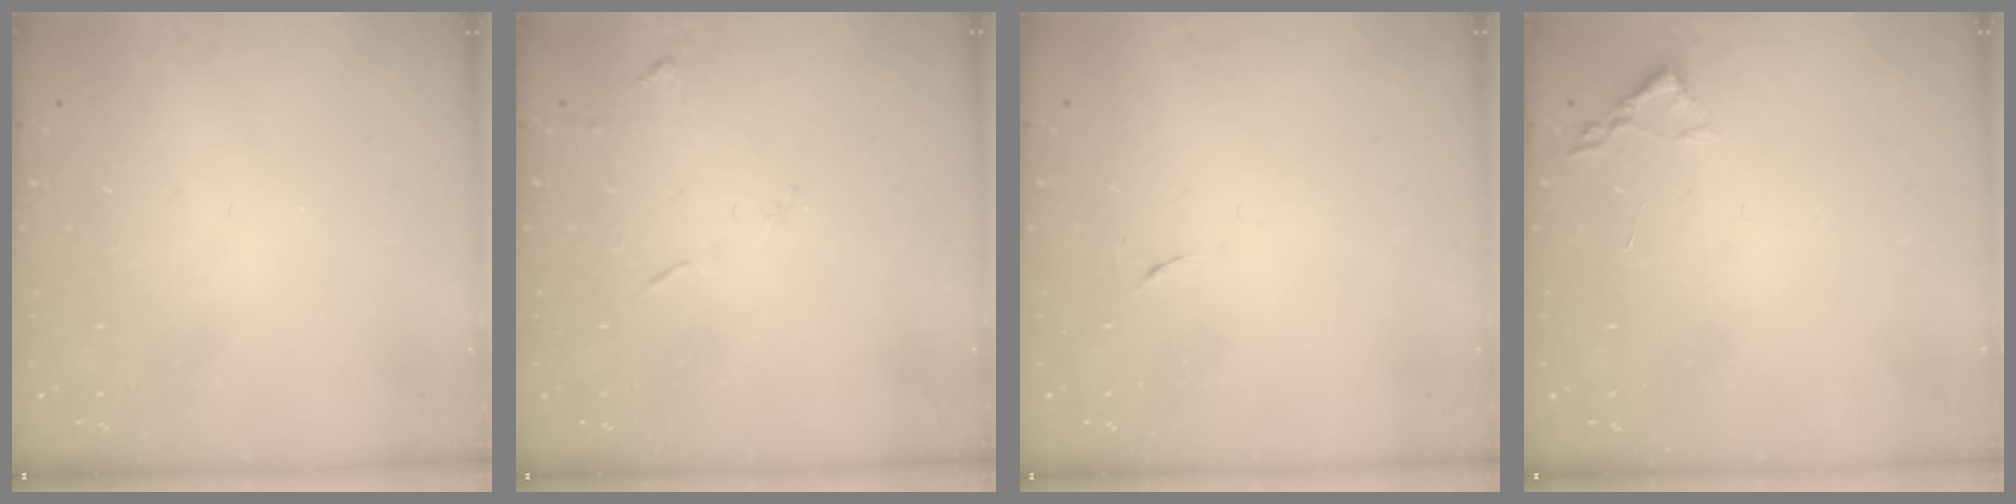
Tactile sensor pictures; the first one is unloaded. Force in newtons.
{"total": 5.3, "press": 5.2, "slide": 0.7}
{"total": 3.8, "press": 3.7, "slide": 0.8}
{"total": 1.8, "press": 1.8, "slide": 0.3}